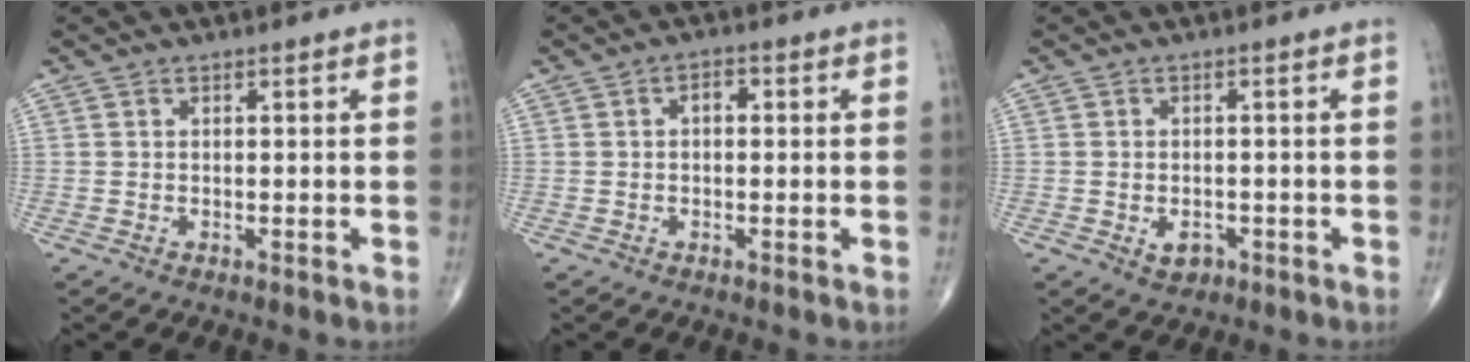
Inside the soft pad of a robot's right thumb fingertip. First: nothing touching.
{"total": 2.1, "force": [0.1, 1.3, 1.6], "torque": [-0.017, 0.008, -0.005]}
{"total": 2.9, "force": [-1.1, 2.1, 1.7], "torque": [-0.020, 0.003, -0.012]}